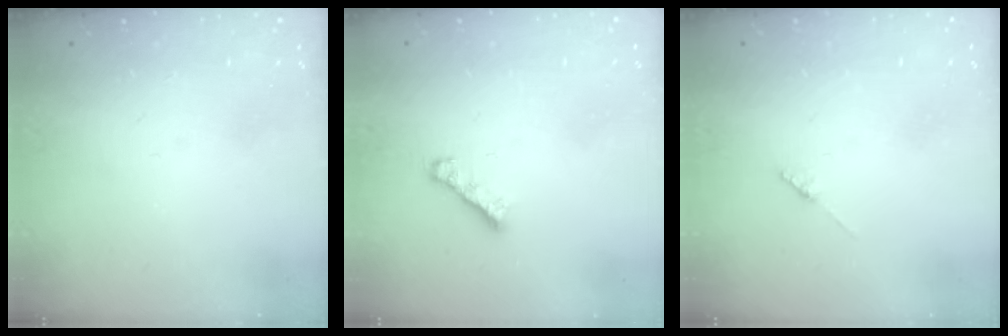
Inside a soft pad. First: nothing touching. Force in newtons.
{"total": 1.9, "press": 1.8, "slide": 0.6}
{"total": 1.8, "press": 1.7, "slide": 0.3}